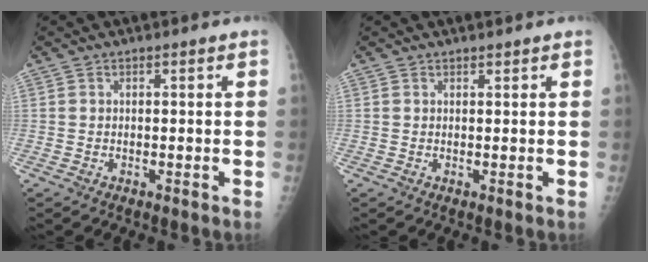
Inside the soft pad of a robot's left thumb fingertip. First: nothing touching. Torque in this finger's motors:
{"motor_torque": [0.00, 0.13, -0.06, 0.03, 0.00]}